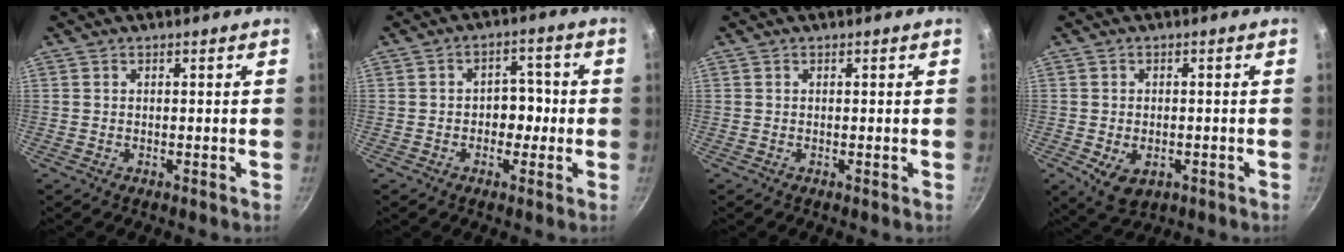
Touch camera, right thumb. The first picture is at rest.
{"total": 5.2, "force": [-0.9, 4.0, 3.1], "torque": [0.006, 0.018, -0.017]}
{"total": 0.0}
{"total": 6.0, "force": [-1.8, 4.1, 4.0], "torque": [-0.059, -0.002, -0.019]}